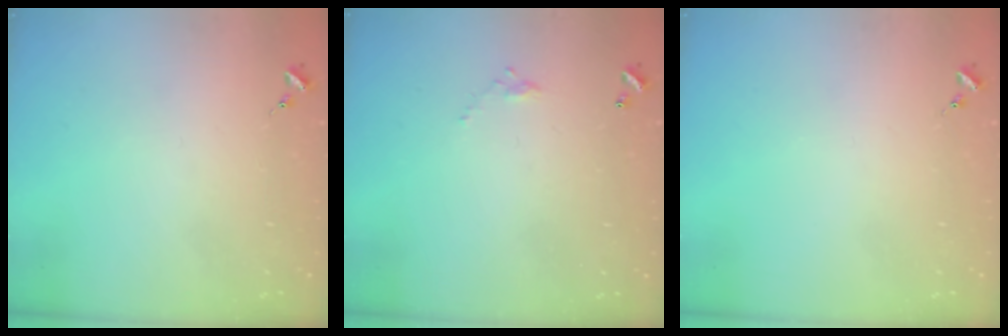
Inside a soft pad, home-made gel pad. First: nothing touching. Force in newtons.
{"total": 4.0, "press": 4.0, "slide": 0.2}
{"total": 0.0}